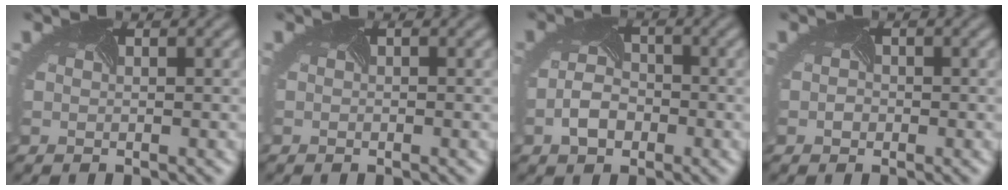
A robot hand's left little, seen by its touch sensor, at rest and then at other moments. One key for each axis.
{"total": 0.7, "fx": -0.1, "fy": 0.3, "fz": 0.5, "tx": -0.005, "ty": 0.001, "tz": 0.002}
{"total": 3.0, "fx": -1.3, "fy": 2.0, "fz": 1.8, "tx": -0.039, "ty": -0.003, "tz": -0.027}
{"total": 0.5, "fx": -0.4, "fy": 0.3, "fz": -0.2, "tx": -0.002, "ty": 0.000, "tz": -0.008}